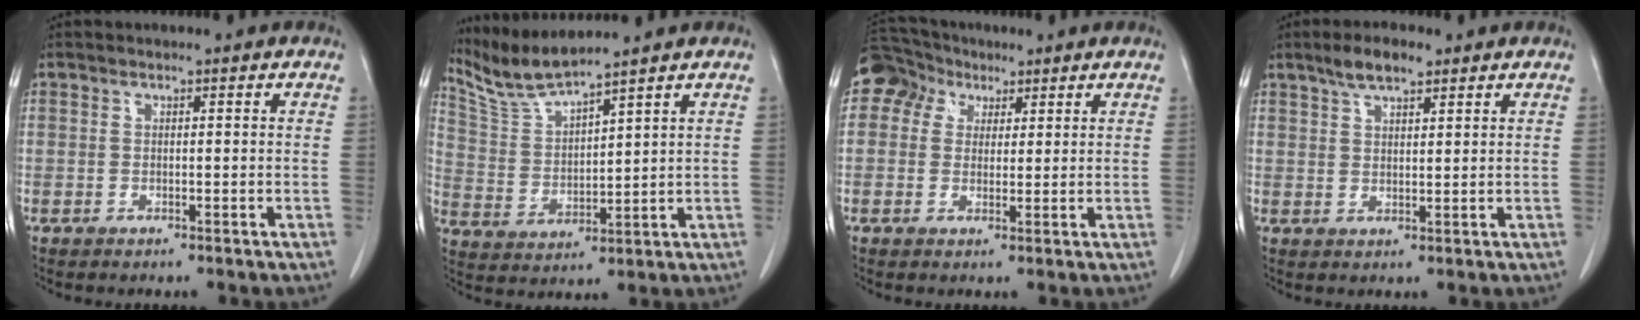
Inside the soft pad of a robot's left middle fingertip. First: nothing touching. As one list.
[{"total": 6.9, "force": [6.6, -1.3, 1.5], "torque": [-0.048, -0.005, 0.146]}, {"total": 6.5, "force": [3.3, 5.5, 1.3], "torque": [-0.028, 0.035, 0.062]}, {"total": 4.8, "force": [3.4, 1.5, 3.0], "torque": [-0.061, 0.009, 0.062]}]